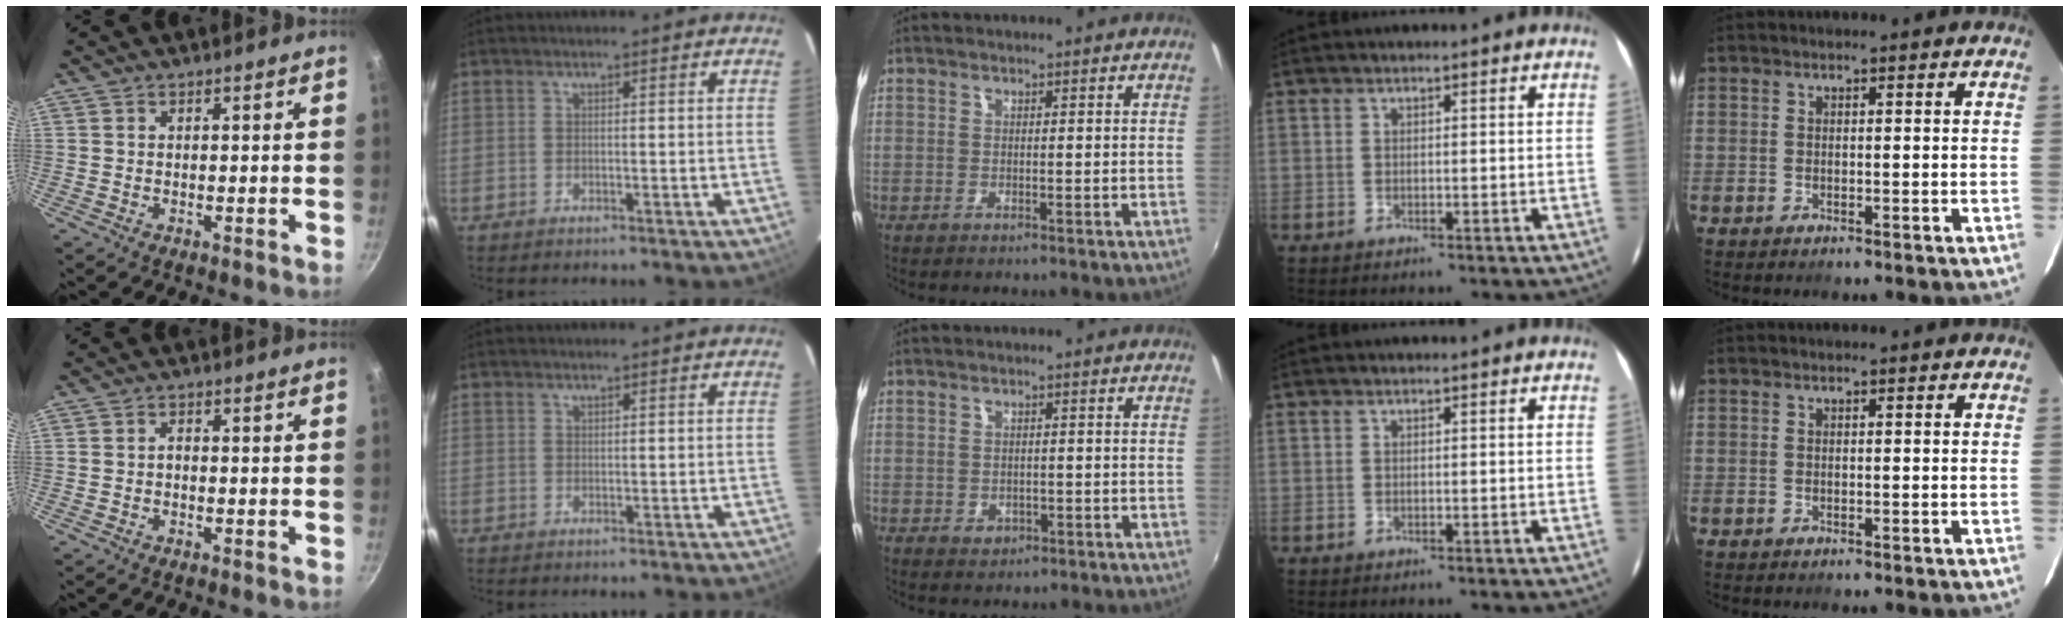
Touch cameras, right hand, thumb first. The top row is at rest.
{"thumb": {"total": 1.0, "force": [-0.4, 0.6, 0.6], "torque": [-0.011, 0.008, -0.009]}, "middle": {"total": 2.2, "force": [-0.7, 1.8, 0.9], "torque": [-0.017, -0.002, -0.007]}}